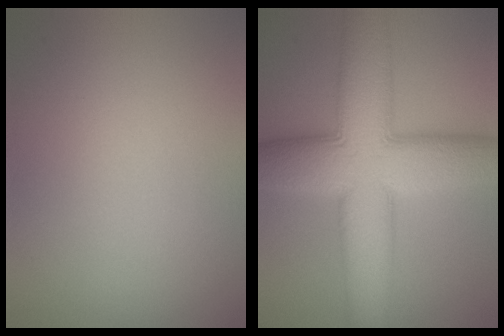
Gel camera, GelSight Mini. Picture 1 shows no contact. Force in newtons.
{"total": 12.7, "press": 12.7, "slide": 0.1}